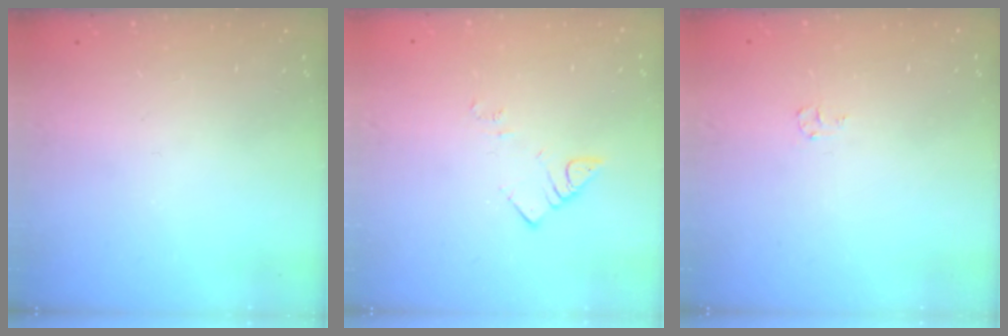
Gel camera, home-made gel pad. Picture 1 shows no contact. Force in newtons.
{"total": 3.7, "press": 3.7, "slide": 0.4}
{"total": 4.1, "press": 4.1, "slide": 0.4}